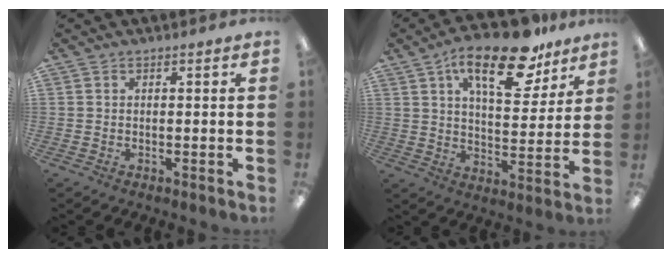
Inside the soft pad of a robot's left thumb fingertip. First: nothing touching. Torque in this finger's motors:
{"motor_torque": [0.44, 0.42, 1.79, -0.98, 0.28]}